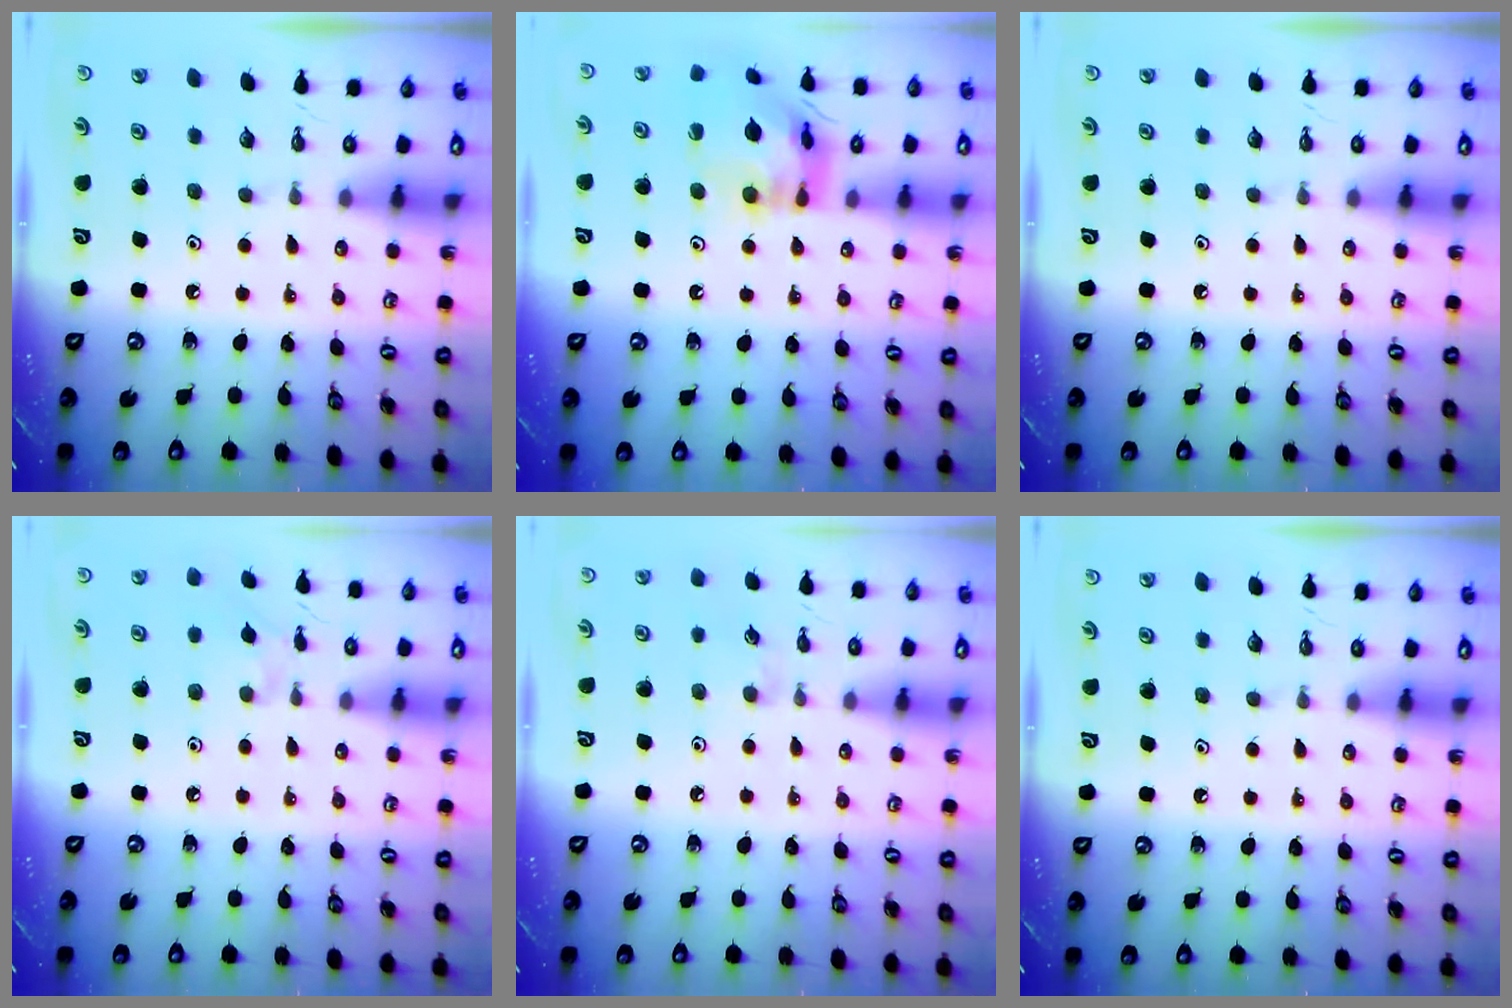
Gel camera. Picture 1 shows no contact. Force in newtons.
{"total": 13.3, "press": 13.2, "slide": 1.7}
{"total": 0.0}
{"total": 3.8, "press": 3.7, "slide": 0.6}
{"total": 4.3, "press": 4.3, "slide": 0.6}
{"total": 0.0}